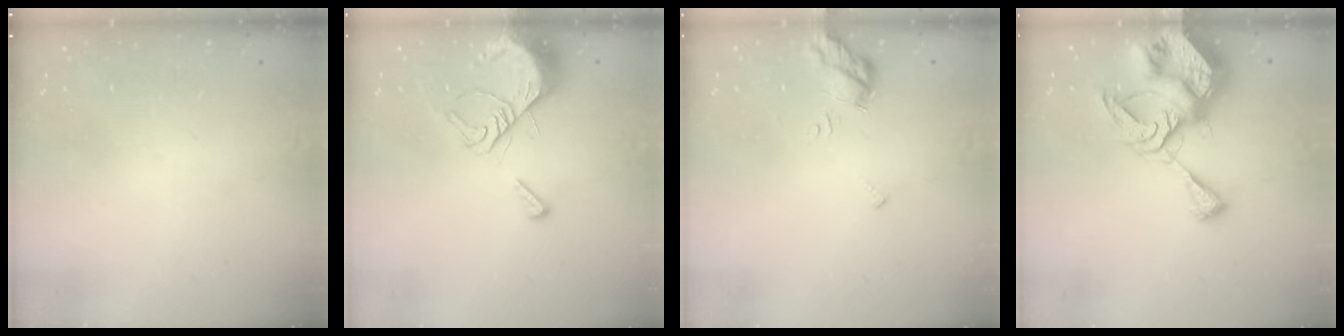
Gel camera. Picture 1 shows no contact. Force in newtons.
{"total": 9.1, "press": 9.0, "slide": 1.2}
{"total": 6.6, "press": 6.6, "slide": 0.3}
{"total": 14.1, "press": 14.0, "slide": 1.5}